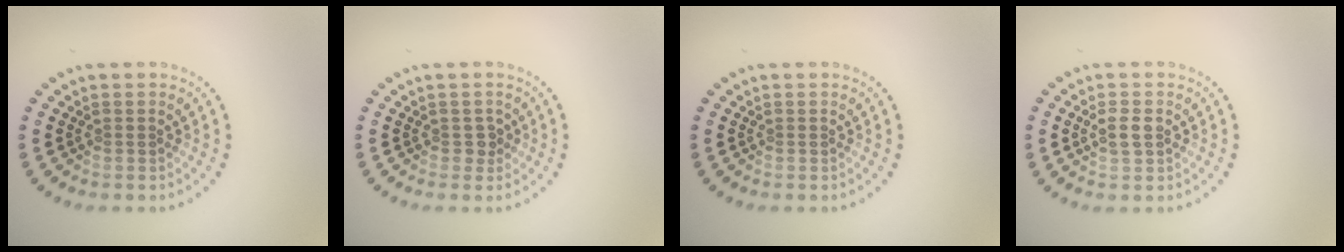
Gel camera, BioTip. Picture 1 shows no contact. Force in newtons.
{"total": 1.0, "press": 0.9, "slide": 0.4}
{"total": 0.0}
{"total": 1.7, "press": 1.7, "slide": 0.2}